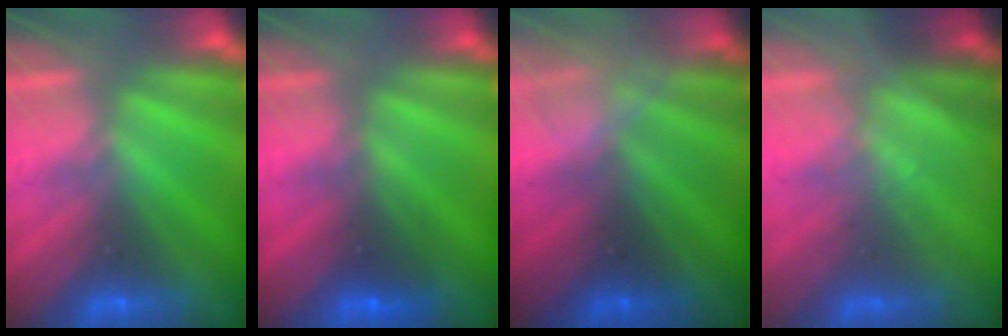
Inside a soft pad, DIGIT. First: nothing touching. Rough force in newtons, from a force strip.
{"total": 2.7}
{"total": 2.5}
{"total": 1.4}